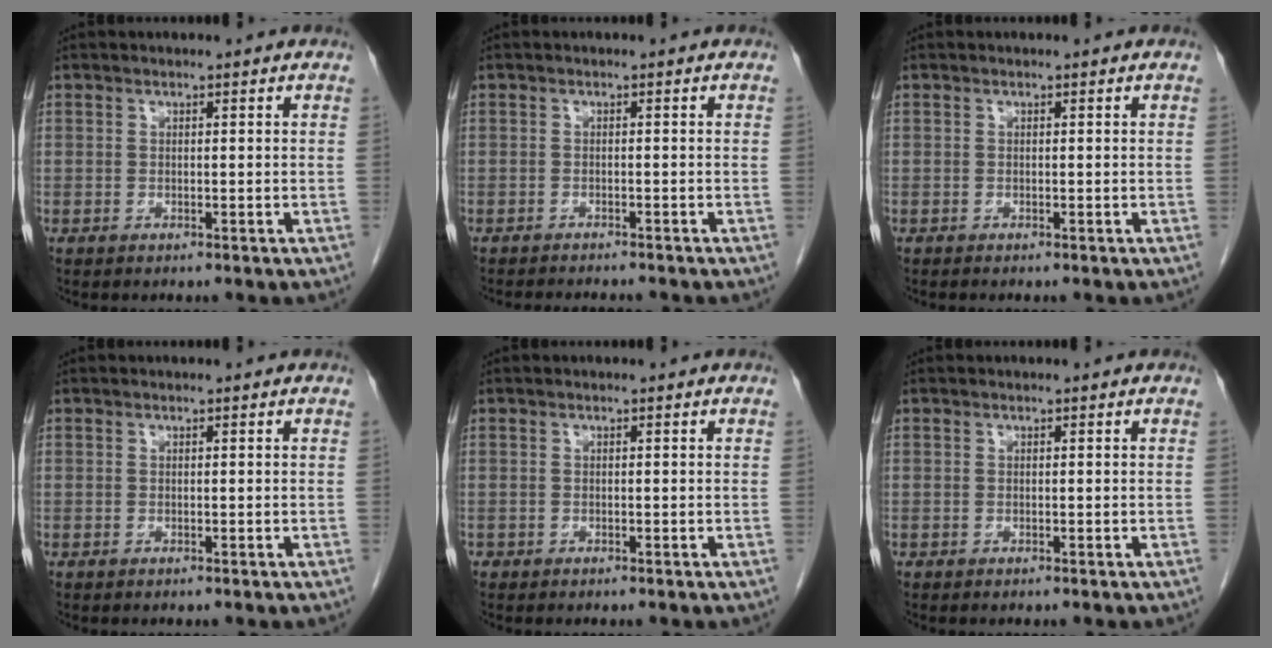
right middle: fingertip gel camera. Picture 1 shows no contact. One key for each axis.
{"total": 5.2, "fx": -4.8, "fy": 0.7, "fz": 1.8, "tx": -0.019, "ty": -0.007, "tz": -0.067}
{"total": 0.0}
{"total": 0.0}
{"total": 0.0}
{"total": 0.0}